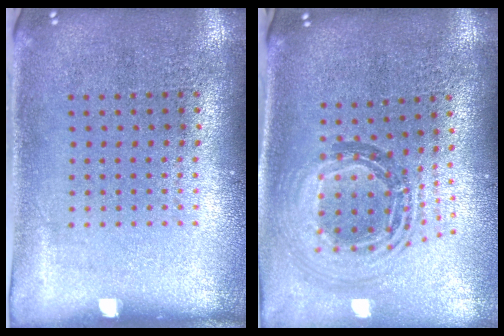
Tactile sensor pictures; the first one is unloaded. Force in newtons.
{"total": 1.1, "press": 1.0, "slide": 0.5}